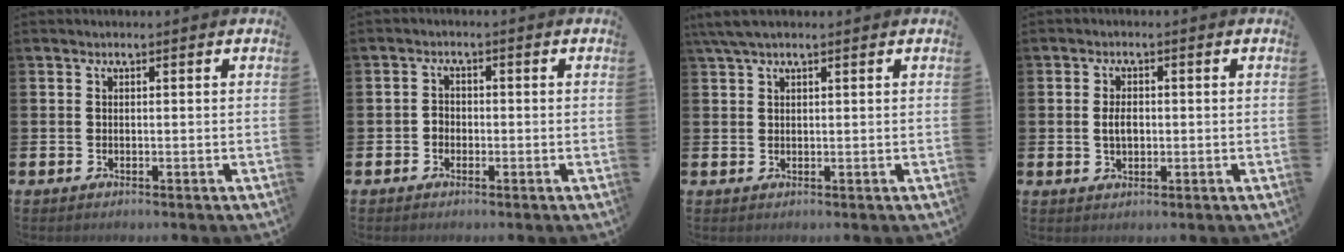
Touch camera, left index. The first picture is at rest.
{"total": 1.6, "force": [-0.7, 1.4, 0.5], "torque": [-0.008, 0.004, -0.017]}
{"total": 3.0, "force": [2.2, 0.8, 1.9], "torque": [-0.046, 0.005, 0.041]}
{"total": 2.8, "force": [0.1, 1.8, 2.2], "torque": [-0.032, 0.004, -0.003]}